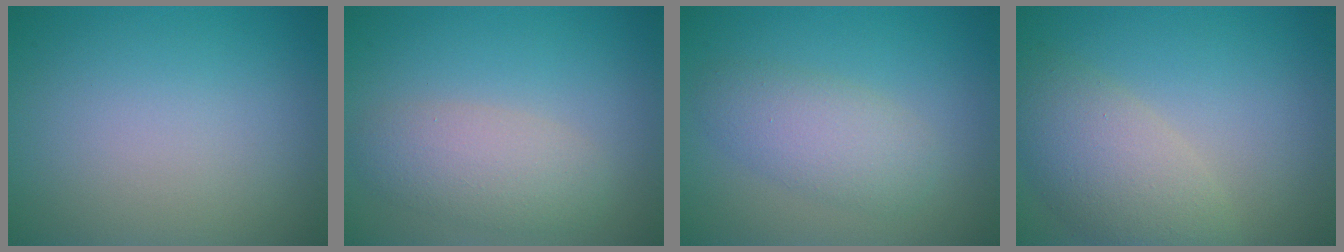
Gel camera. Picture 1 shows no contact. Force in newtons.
{"total": 3.6, "press": 3.6, "slide": 0.4}
{"total": 3.2, "press": 3.2, "slide": 0.1}
{"total": 5.3, "press": 5.3, "slide": 0.5}